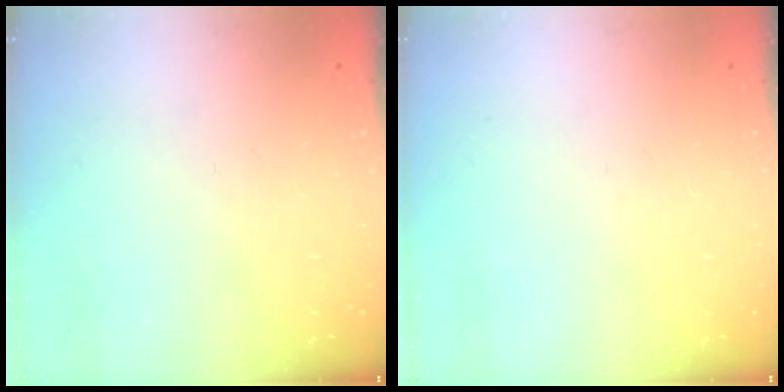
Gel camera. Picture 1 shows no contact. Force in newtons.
{"total": 0.0}